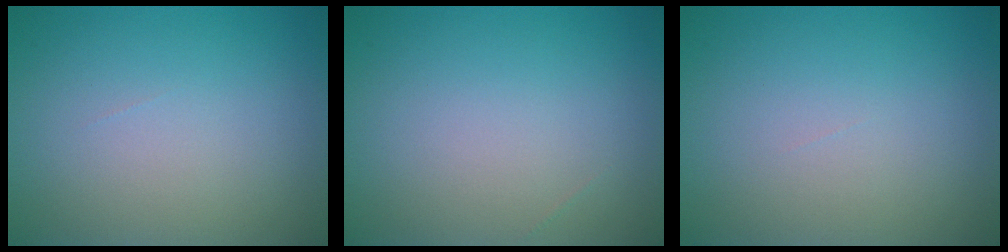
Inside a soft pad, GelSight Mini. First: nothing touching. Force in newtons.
{"total": 0.0}
{"total": 0.0}